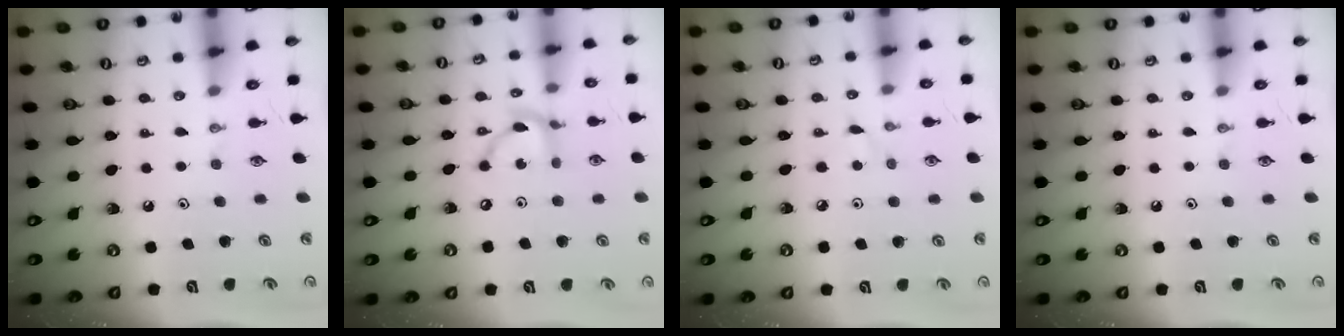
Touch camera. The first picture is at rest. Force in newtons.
{"total": 8.4, "press": 8.4, "slide": 0.2}
{"total": 2.7, "press": 2.7, "slide": 0.3}
{"total": 0.0}